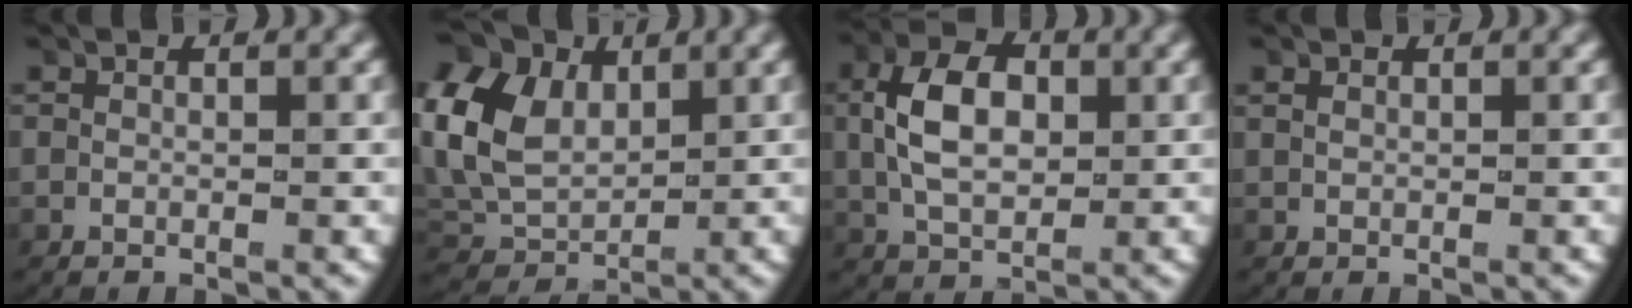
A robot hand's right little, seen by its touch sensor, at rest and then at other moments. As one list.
[{"total": 10.5, "force": [1.6, 8.9, 5.3], "torque": [-0.136, -0.010, 0.022]}, {"total": 5.6, "force": [0.6, 3.5, 4.3], "torque": [-0.084, 0.001, 0.014]}, {"total": 0.5, "force": [0.4, 0.2, 0.2], "torque": [-0.006, 0.002, 0.011]}]